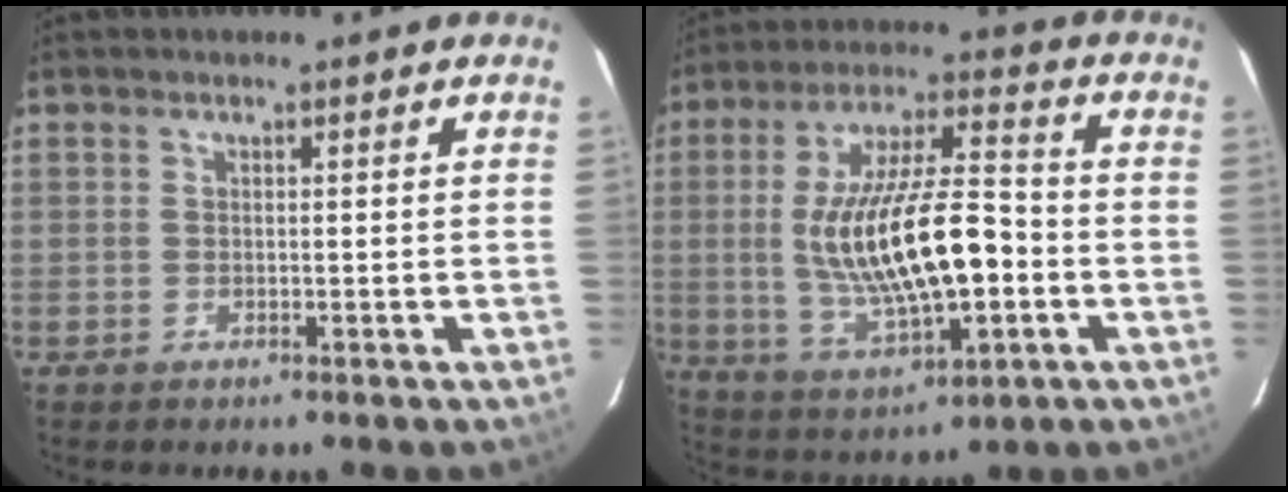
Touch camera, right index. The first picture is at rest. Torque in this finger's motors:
{"motor_torque": [1.39, 0.51, 1.05, 0.21]}